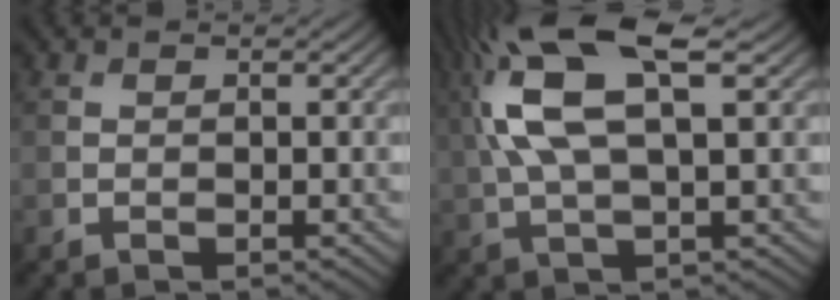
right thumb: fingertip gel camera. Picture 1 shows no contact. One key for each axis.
{"total": 12.4, "fx": 3.8, "fy": 4.5, "fz": 11.0, "tx": -0.246, "ty": 0.014, "tz": 0.072}